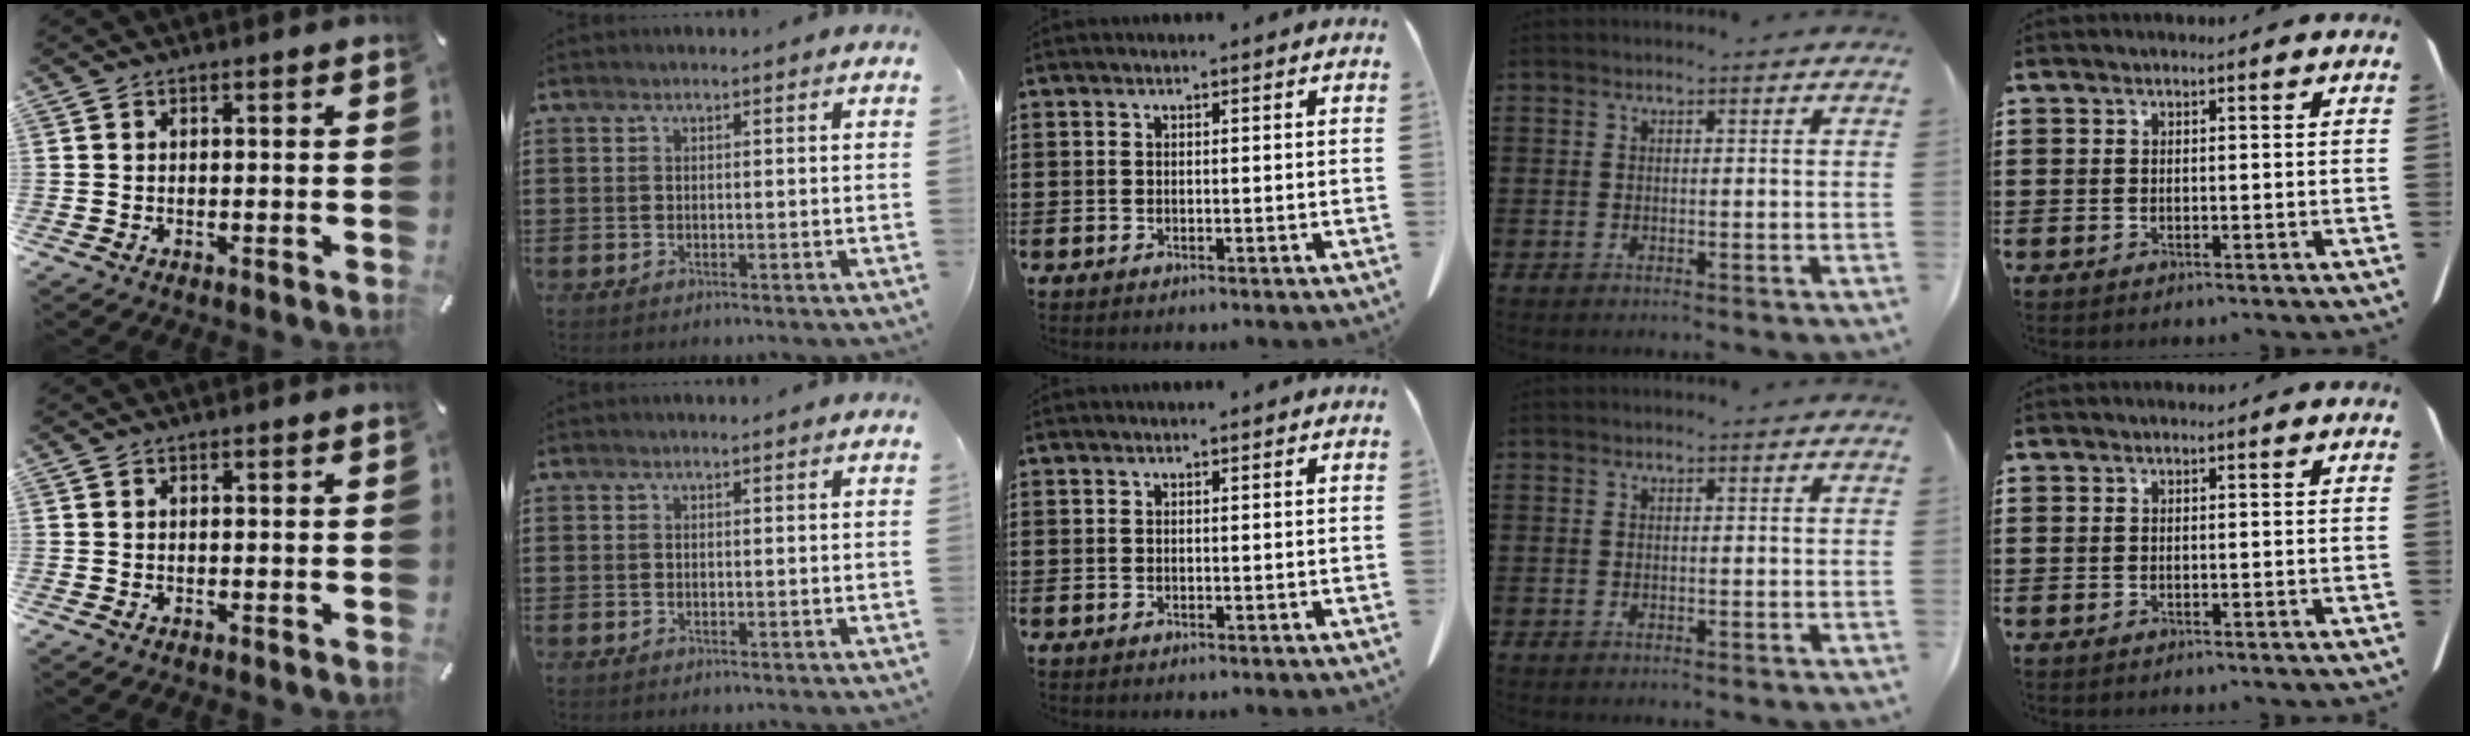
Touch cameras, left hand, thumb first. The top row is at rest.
{}